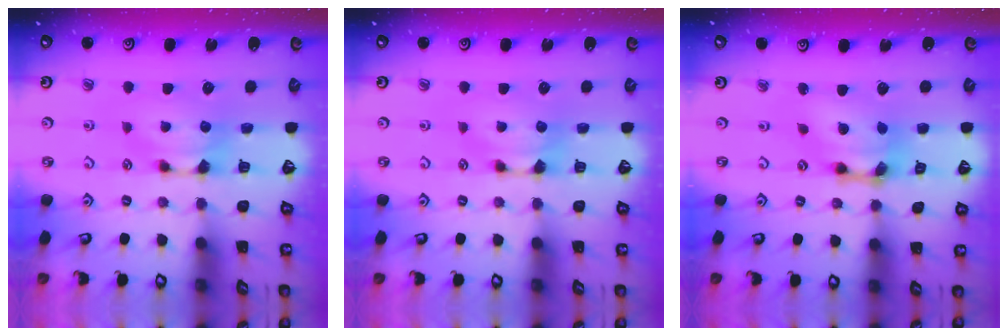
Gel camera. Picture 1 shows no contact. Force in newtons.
{"total": 0.0}
{"total": 7.5, "press": 6.9, "slide": 2.9}